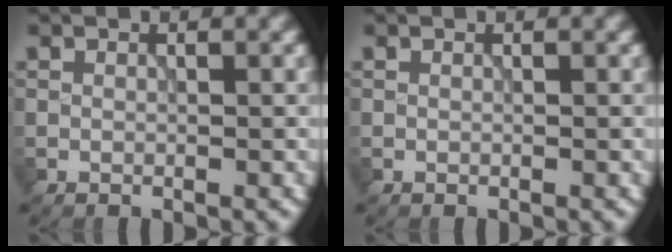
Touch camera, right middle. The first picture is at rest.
{"total": 0.0}